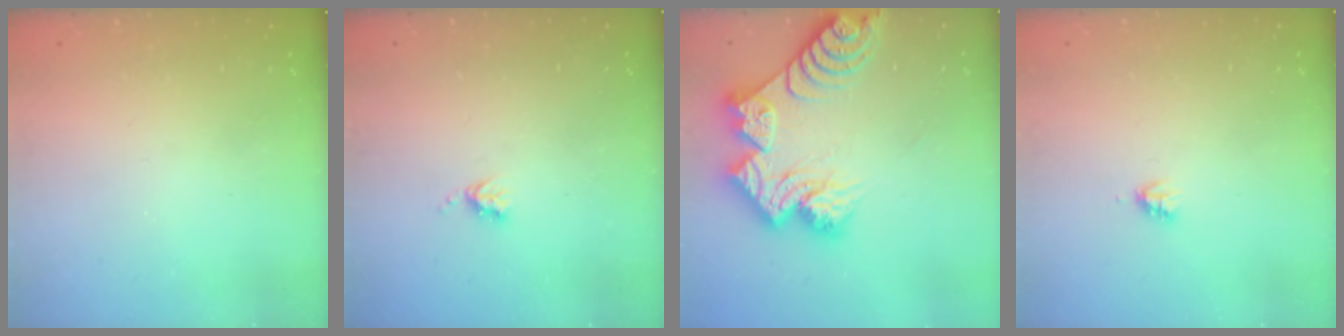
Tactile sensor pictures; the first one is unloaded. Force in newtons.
{"total": 3.7, "press": 3.6, "slide": 0.5}
{"total": 19.0, "press": 18.9, "slide": 1.9}
{"total": 2.2, "press": 2.2, "slide": 0.3}